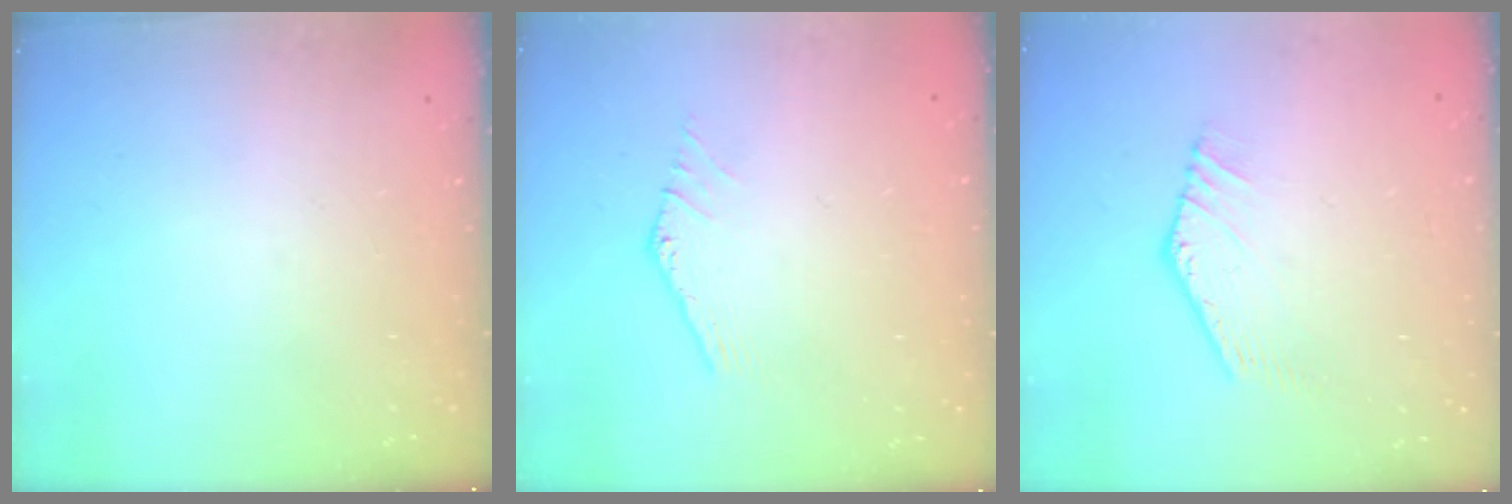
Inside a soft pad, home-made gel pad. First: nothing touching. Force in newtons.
{"total": 0.9, "press": 0.9, "slide": 0.1}
{"total": 3.1, "press": 3.1, "slide": 0.2}